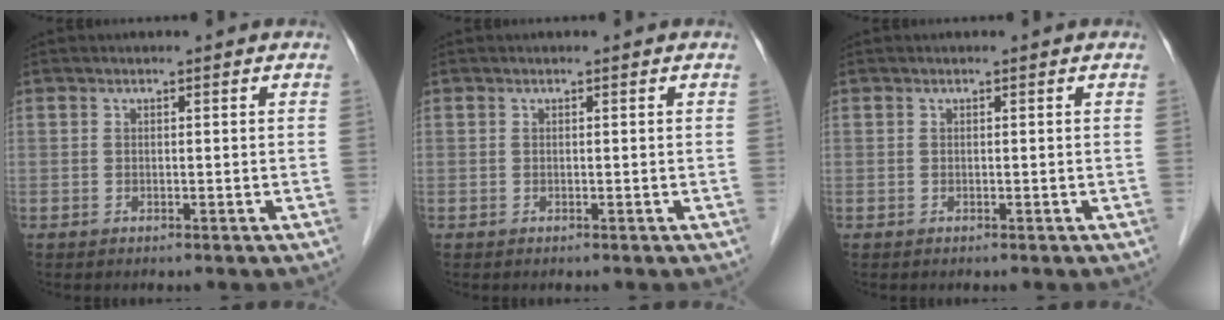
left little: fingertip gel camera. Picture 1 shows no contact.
{"total": 0.0}
{"total": 0.0}